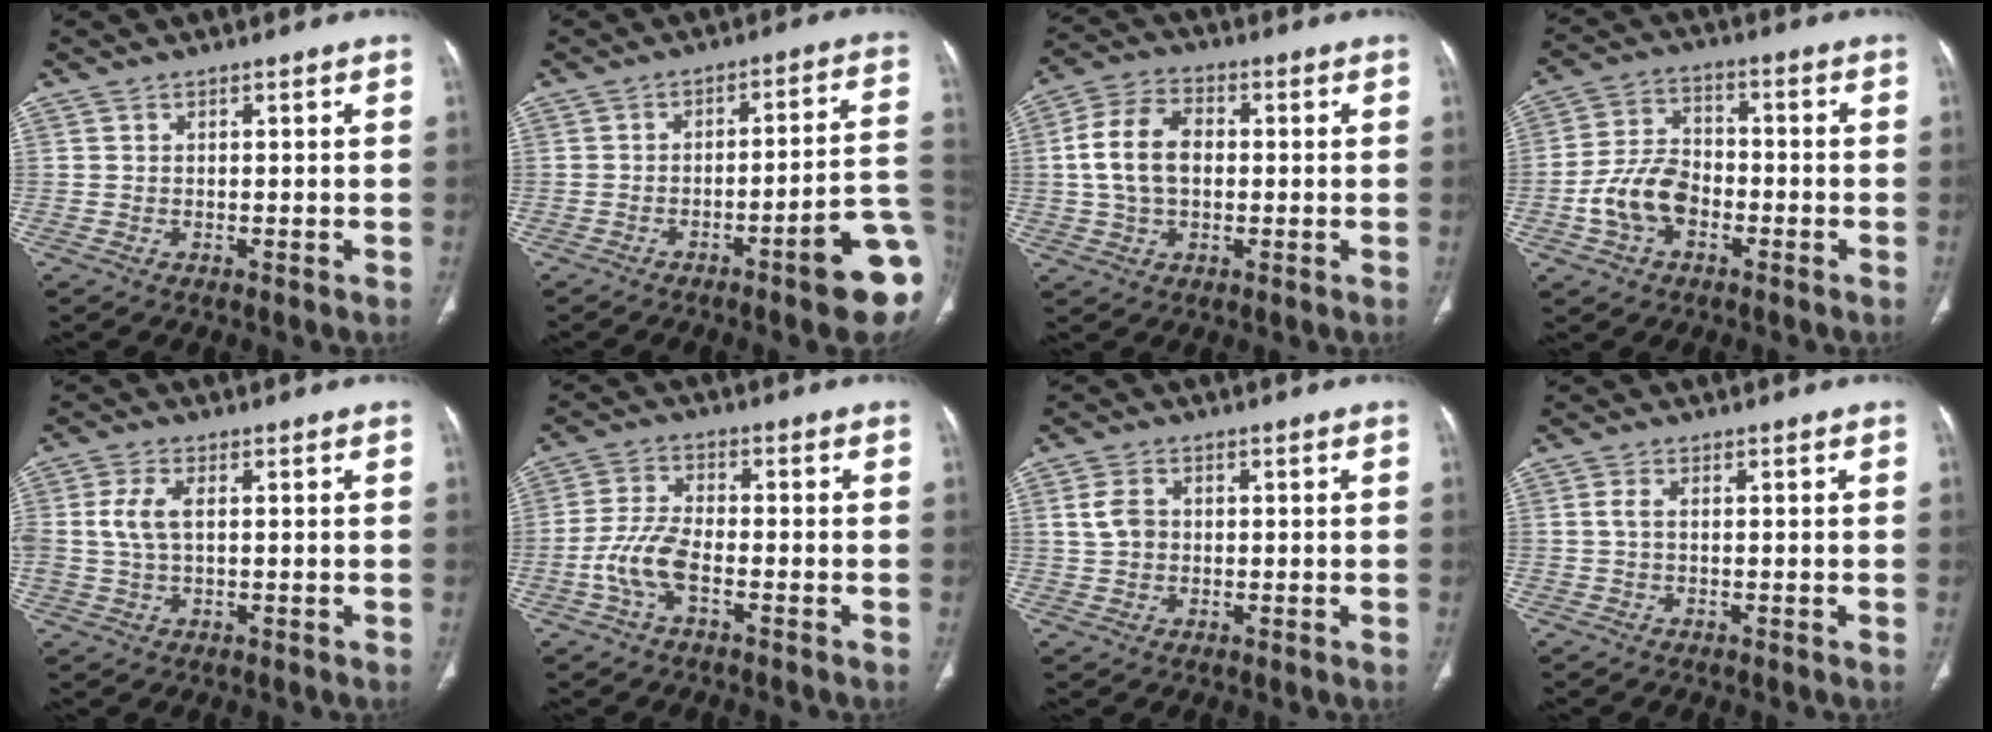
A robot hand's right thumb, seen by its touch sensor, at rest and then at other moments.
{"total": 13.9, "force": [-5.6, 2.0, 12.6], "torque": [-0.124, 0.035, -0.073]}
{"total": 10.8, "force": [0.5, 7.2, 8.1], "torque": [-0.153, 0.022, 0.006]}
{"total": 10.1, "force": [-3.3, 6.9, 6.6], "torque": [-0.119, 0.031, -0.063]}
{"total": 5.5, "force": [0.7, 3.0, 4.6], "torque": [-0.114, 0.006, 0.011]}
{"total": 7.1, "force": [-2.7, 3.1, 5.8], "torque": [-0.133, 0.020, -0.055]}
{"total": 4.3, "force": [0.6, 3.3, 2.7], "torque": [-0.050, 0.006, 0.010]}
{"total": 1.6, "force": [0.1, 0.7, 1.4], "torque": [-0.035, 0.000, 0.001]}